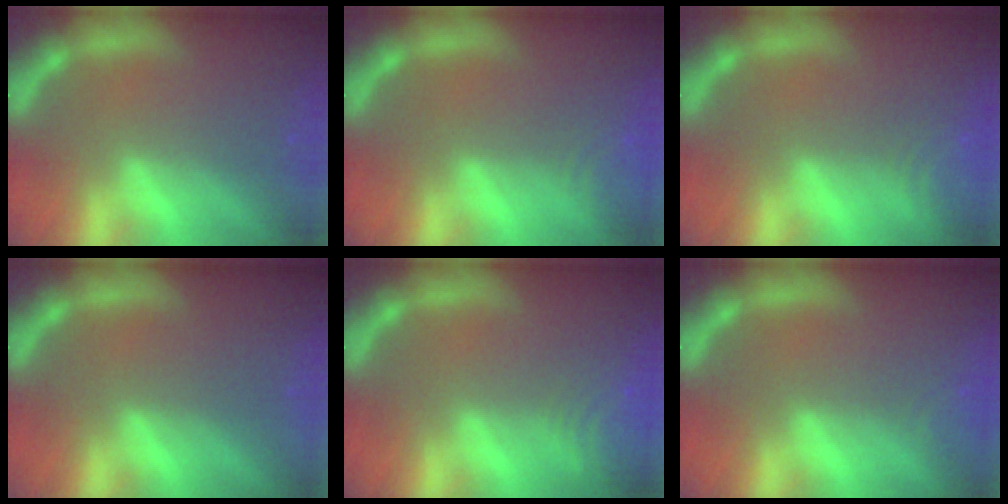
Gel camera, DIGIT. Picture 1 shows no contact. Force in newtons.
{"total": 3.0}
{"total": 4.0}
{"total": 0.0}
{"total": 6.5}
{"total": 1.4}